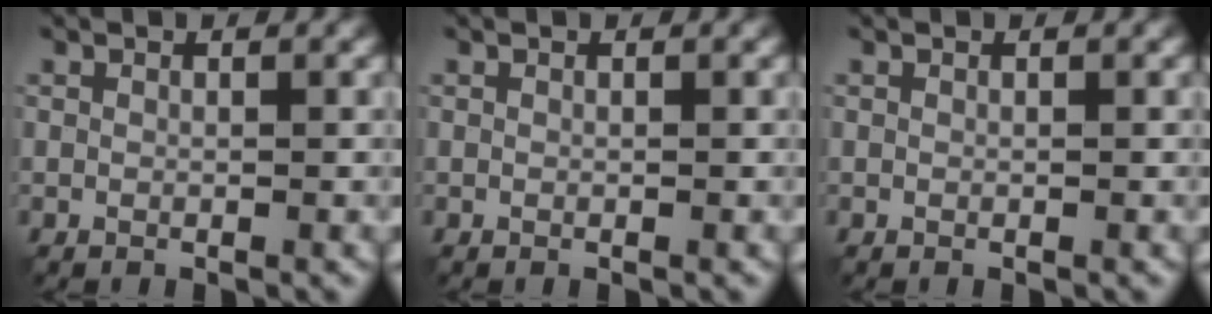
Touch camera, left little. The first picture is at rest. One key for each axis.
{"total": 0.0}
{"total": 0.0}